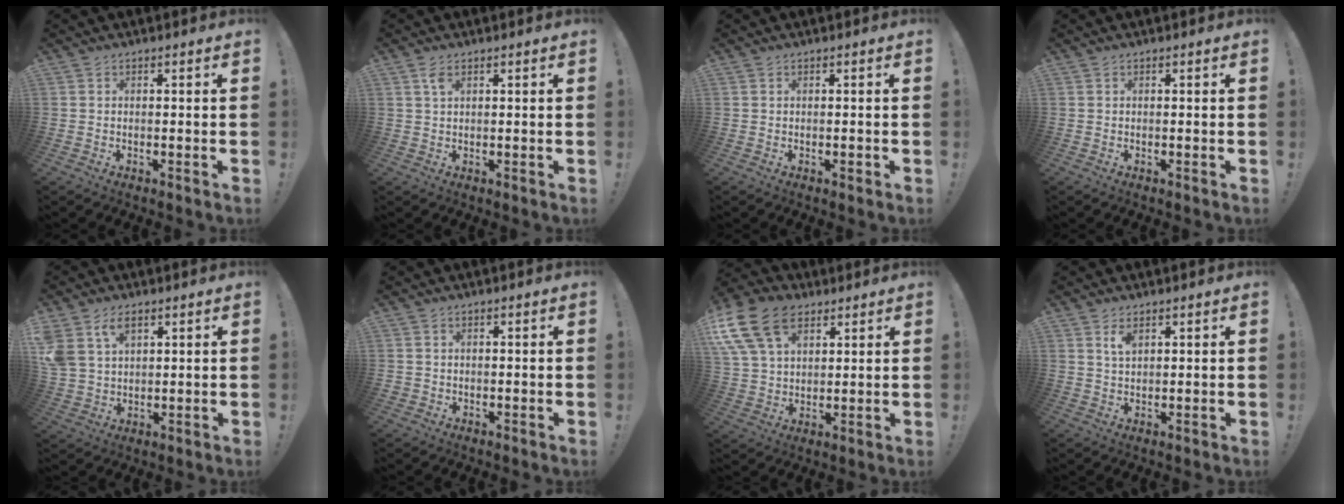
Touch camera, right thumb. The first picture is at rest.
{"total": 2.7, "force": [1.3, 1.3, 2.0], "torque": [-0.042, 0.003, 0.023]}
{"total": 0.7, "force": [-0.5, 0.2, 0.5], "torque": [-0.002, -0.001, -0.009]}
{"total": 0.0}
{"total": 8.5, "force": [4.6, 5.5, 4.6], "torque": [-0.096, -0.010, 0.093]}
{"total": 1.3, "force": [0.2, 1.3, 0.3], "torque": [0.003, -0.001, 0.002]}
{"total": 17.5, "force": [8.4, 11.6, 10.1], "torque": [-0.203, -0.037, 0.157]}
{"total": 3.2, "force": [1.7, 1.4, 2.3], "torque": [-0.041, -0.003, 0.030]}